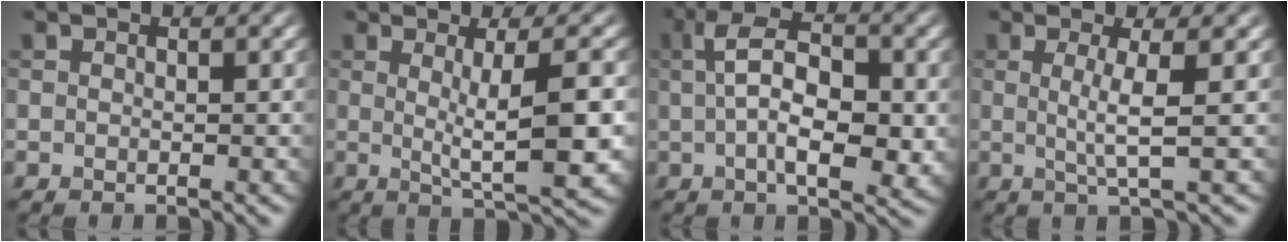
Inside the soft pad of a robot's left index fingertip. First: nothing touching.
{"total": 6.5, "force": [0.4, 1.4, 6.4], "torque": [-0.085, -0.001, 0.008]}
{"total": 7.4, "force": [0.4, 3.4, 6.6], "torque": [-0.106, 0.007, 0.002]}
{"total": 3.1, "force": [0.3, 0.5, 3.0], "torque": [-0.053, -0.004, 0.001]}